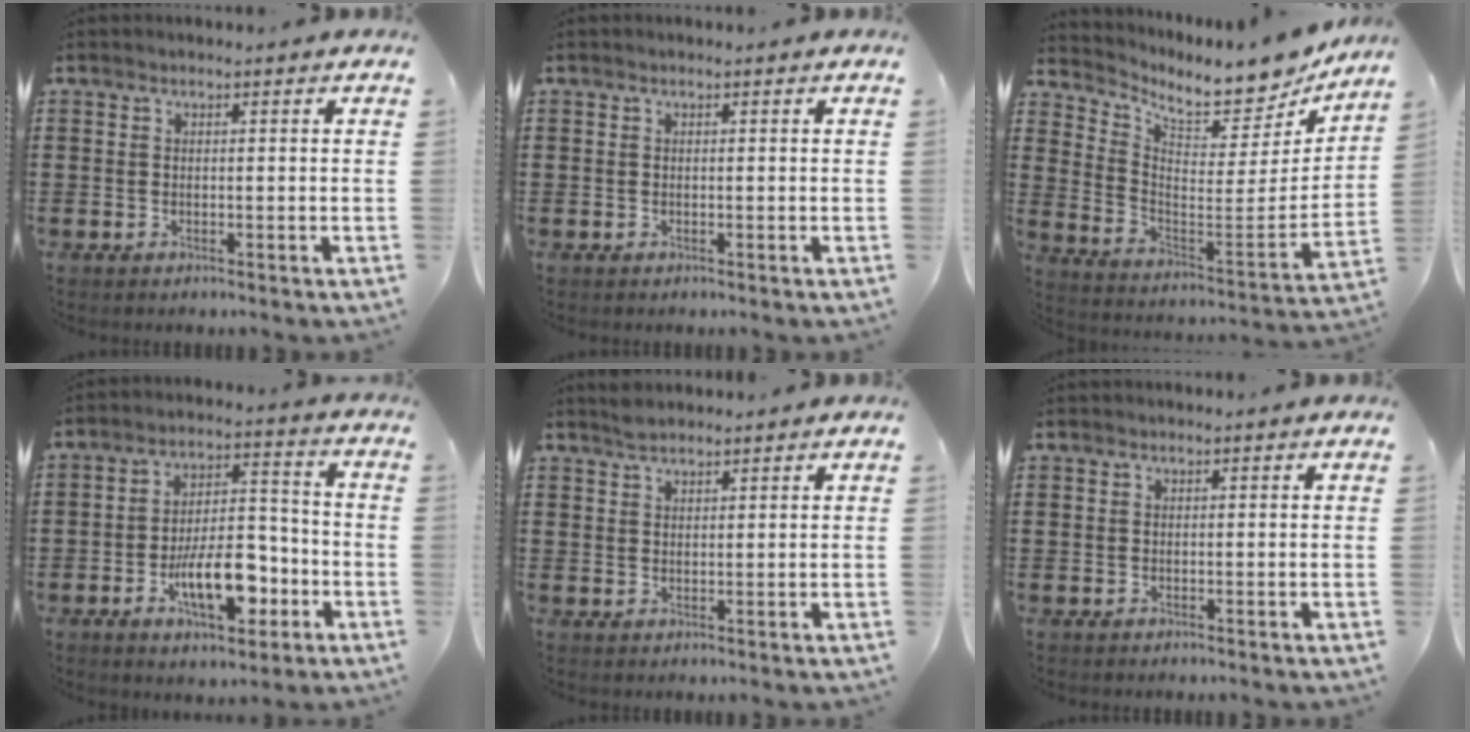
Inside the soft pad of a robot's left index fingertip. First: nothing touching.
{"total": 0.0}
{"total": 7.6, "force": [7.0, 1.3, 2.8], "torque": [-0.077, -0.068, 0.112]}
{"total": 11.5, "force": [-4.4, 5.3, 9.3], "torque": [-0.156, 0.004, -0.077]}
{"total": 1.9, "force": [1.7, 0.5, 0.6], "torque": [-0.014, -0.001, 0.033]}
{"total": 0.0}